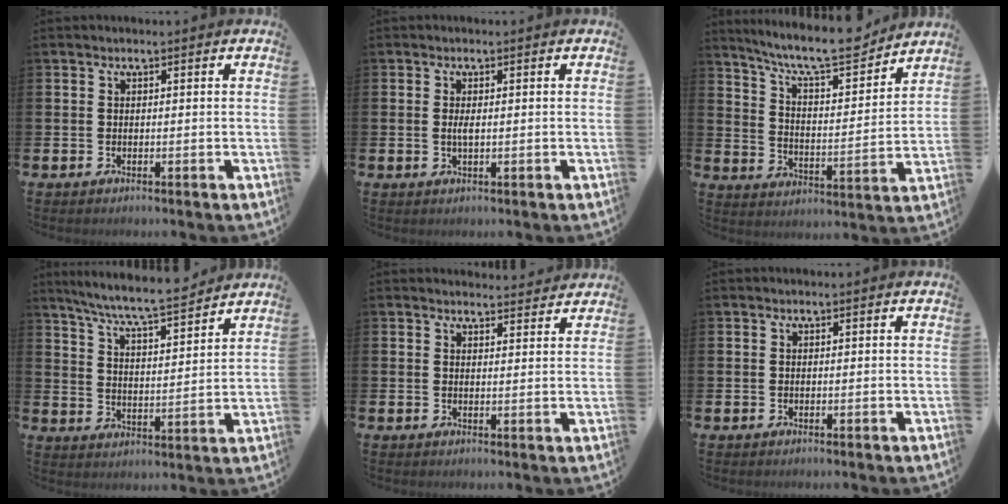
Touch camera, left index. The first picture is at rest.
{"total": 1.4, "force": [0.1, 0.5, 1.4], "torque": [-0.022, 0.000, -0.001]}
{"total": 10.2, "force": [9.2, 1.9, 3.9], "torque": [-0.094, -0.064, 0.158]}
{"total": 7.5, "force": [7.1, 0.1, 2.5], "torque": [-0.072, -0.047, 0.123]}
{"total": 2.6, "force": [2.6, 0.4, -0.1], "torque": [0.011, -0.019, 0.044]}
{"total": 0.0}